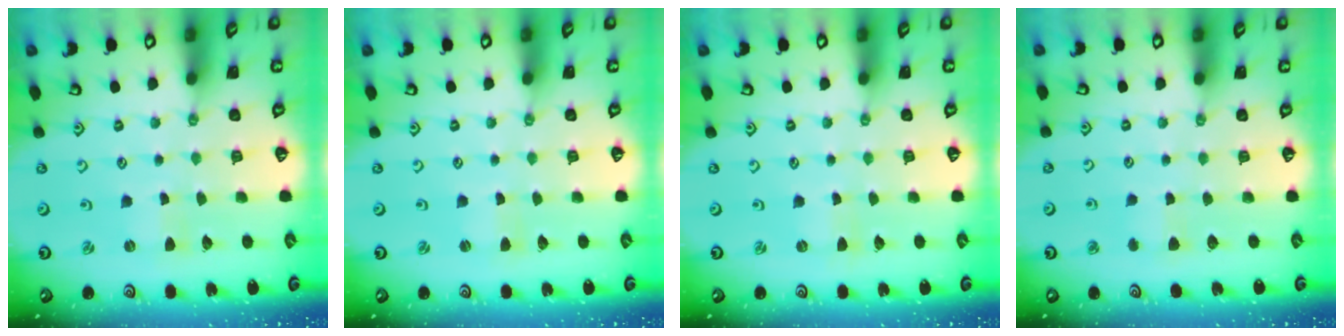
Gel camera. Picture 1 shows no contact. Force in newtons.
{"total": 0.0}
{"total": 0.6, "press": 0.6, "slide": 0.1}
{"total": 2.6, "press": 2.5, "slide": 0.6}